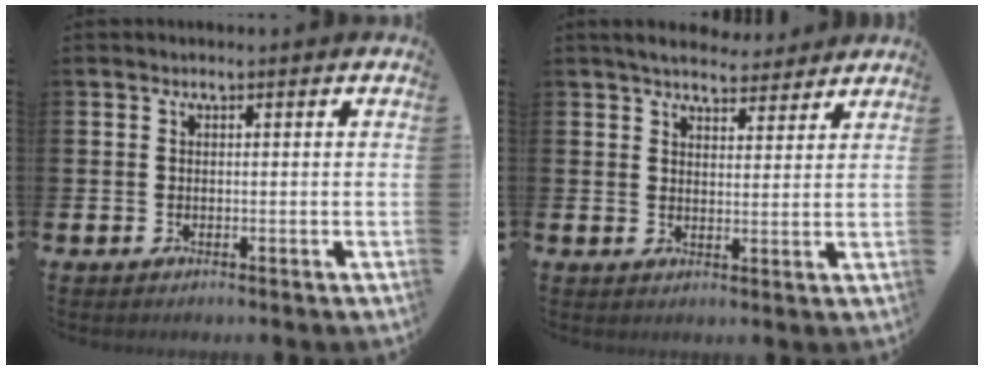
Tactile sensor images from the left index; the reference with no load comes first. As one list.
[{"total": 5.0, "force": [4.8, 1.4, 0.8], "torque": [-0.017, -0.022, 0.085]}]